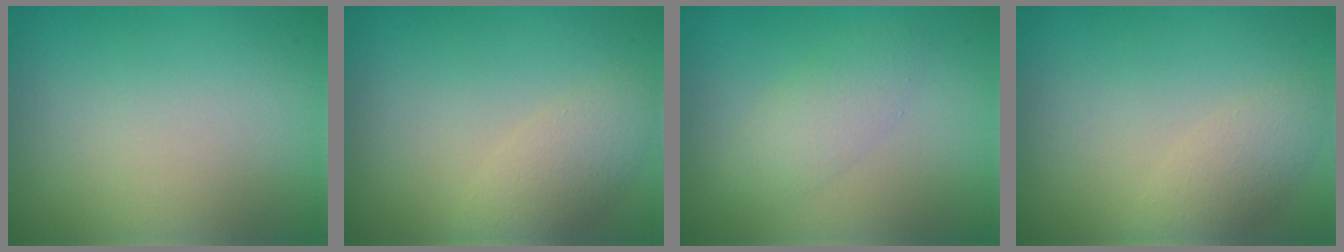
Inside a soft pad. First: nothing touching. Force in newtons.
{"total": 3.0, "press": 2.9, "slide": 0.4}
{"total": 2.5, "press": 2.5, "slide": 0.0}
{"total": 2.4, "press": 2.4, "slide": 0.2}